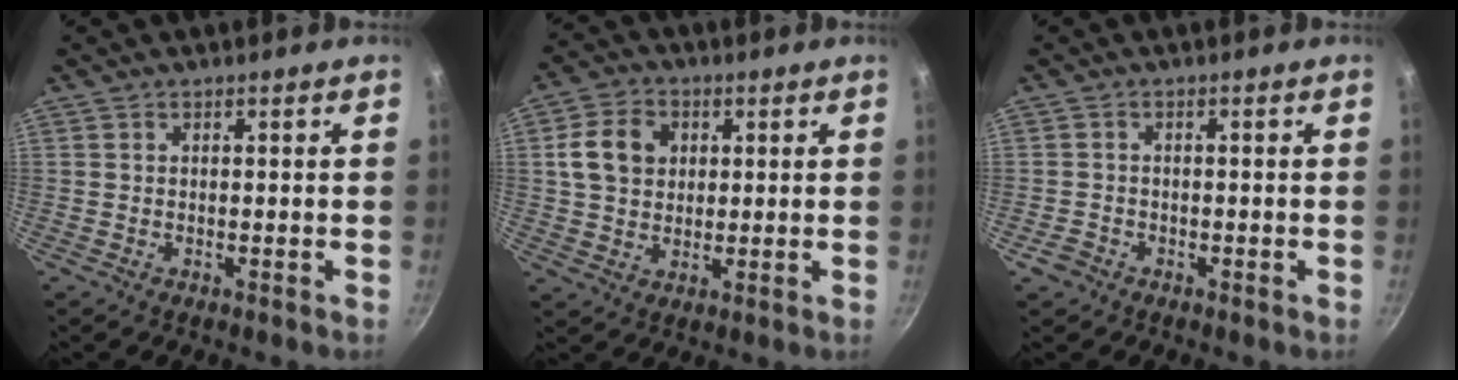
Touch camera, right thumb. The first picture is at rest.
{"total": 9.2, "force": [2.1, 7.2, 5.3], "torque": [-0.080, 0.003, 0.036]}
{"total": 2.0, "force": [-1.2, 1.5, 0.5], "torque": [-0.006, 0.005, -0.024]}